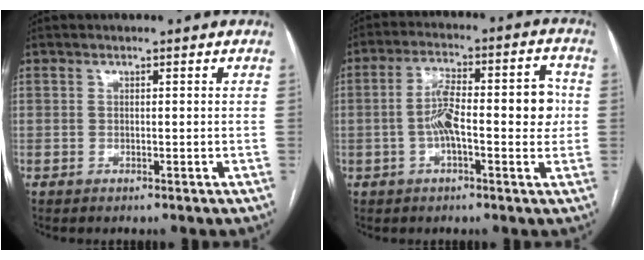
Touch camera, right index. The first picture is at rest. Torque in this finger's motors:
{"motor_torque": [0.40, -0.05, 0.42, 0.11]}